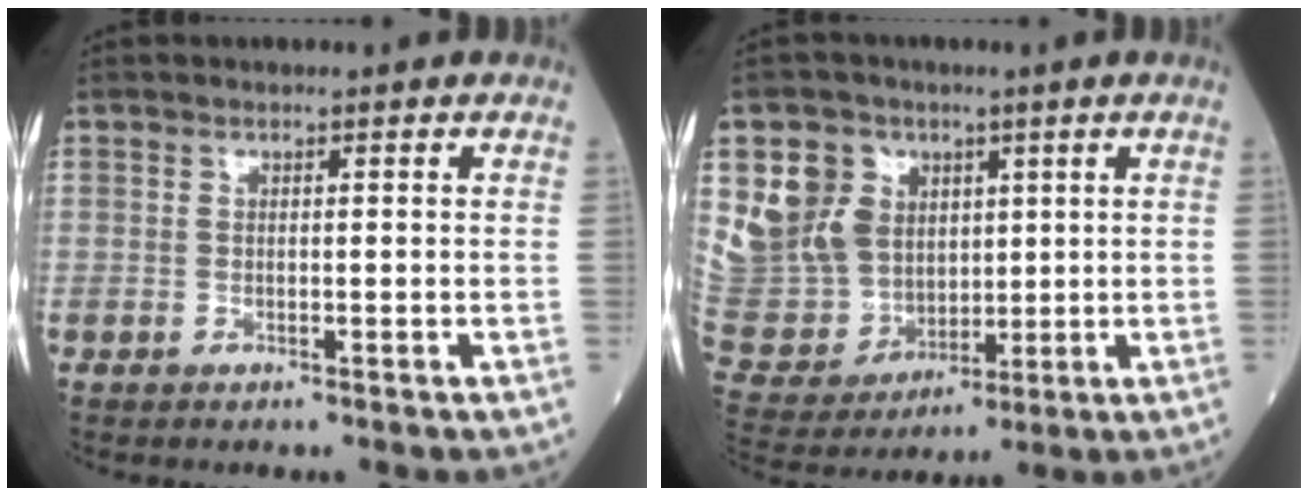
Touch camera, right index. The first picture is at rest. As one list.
[{"total": 13.9, "force": [5.3, 11.8, 5.1], "torque": [-0.140, 0.032, 0.121]}]